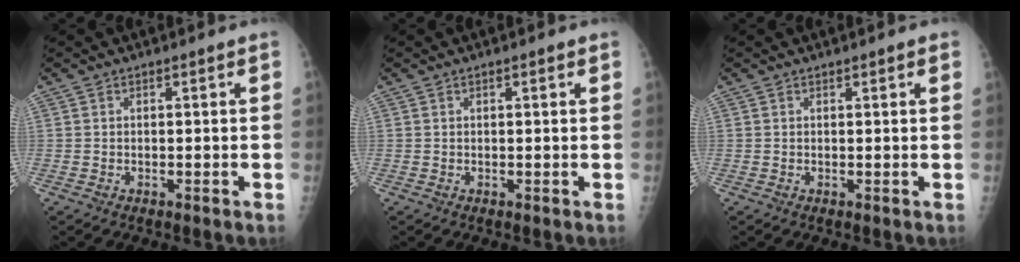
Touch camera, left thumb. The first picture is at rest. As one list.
[{"total": 1.0, "force": [0.5, 0.2, 0.9], "torque": [-0.013, 0.001, 0.006]}, {"total": 1.3, "force": [0.7, 0.2, 1.0], "torque": [-0.014, 0.000, 0.007]}]